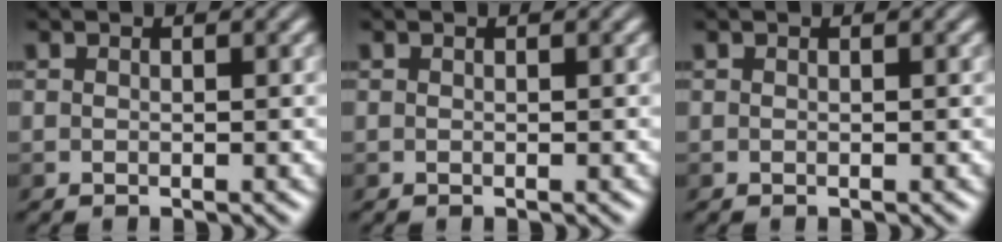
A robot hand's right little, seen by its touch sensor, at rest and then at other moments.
{"total": 0.0}
{"total": 0.0}